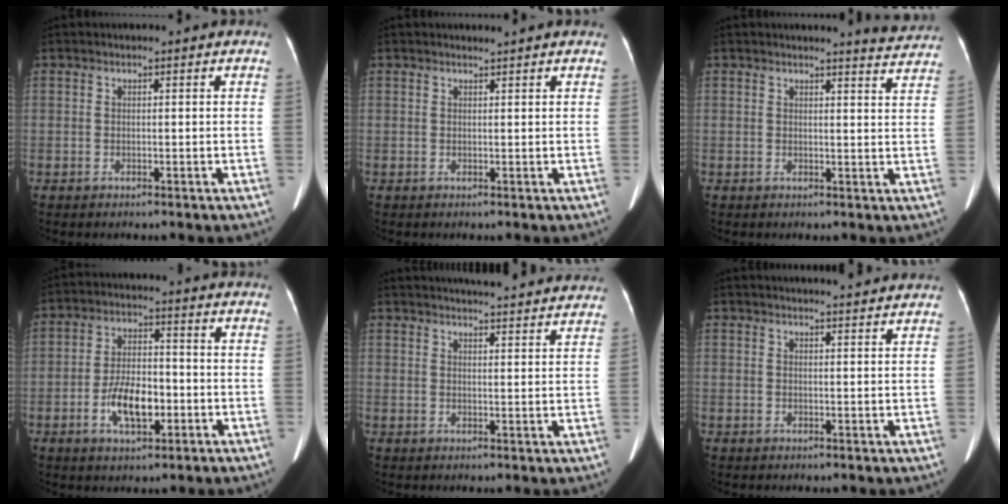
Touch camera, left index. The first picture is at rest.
{"total": 0.9, "force": [0.9, -0.2, 0.1], "torque": [-0.011, 0.002, 0.017]}
{"total": 4.9, "force": [4.9, -0.3, 0.3], "torque": [-0.012, -0.022, 0.040]}
{"total": 7.9, "force": [-2.7, 3.6, 6.6], "torque": [-0.130, 0.007, -0.044]}
{"total": 18.0, "force": [16.9, 1.9, 5.9], "torque": [-0.078, 0.007, 0.207]}
{"total": 7.3, "force": [7.0, 0.2, 2.0], "torque": [-0.027, 0.013, 0.075]}